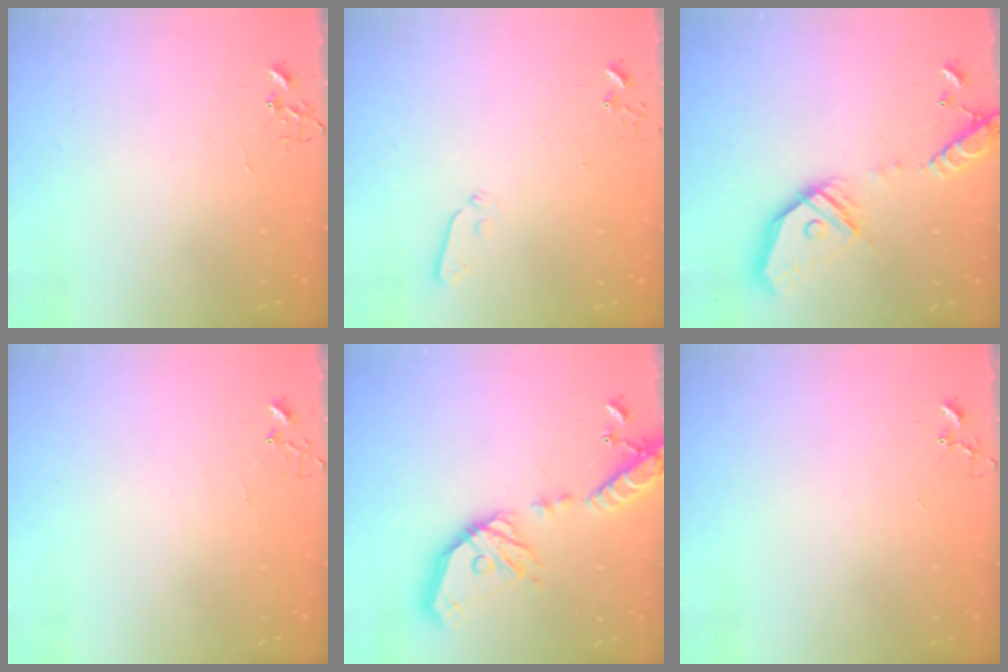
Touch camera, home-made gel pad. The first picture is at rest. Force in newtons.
{"total": 3.5, "press": 3.3, "slide": 1.0}
{"total": 18.8, "press": 18.6, "slide": 3.0}
{"total": 3.6, "press": 3.6, "slide": 0.4}
{"total": 21.8, "press": 21.5, "slide": 3.7}
{"total": 3.8, "press": 3.7, "slide": 0.3}